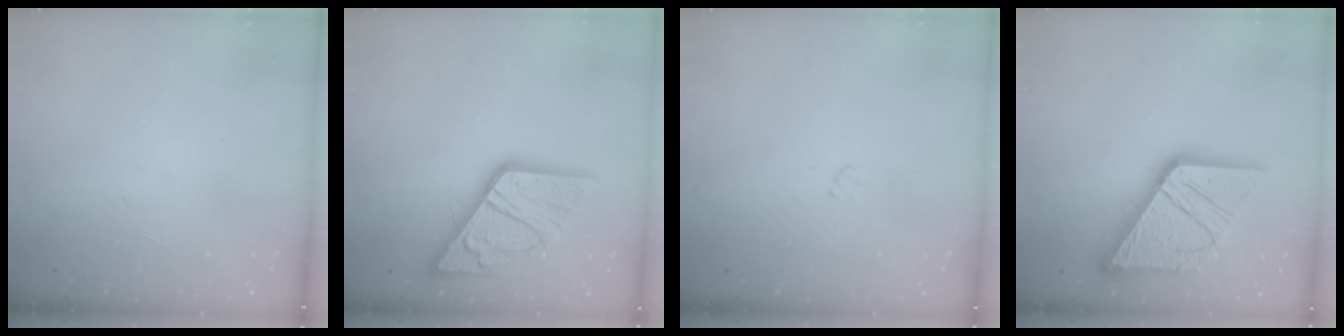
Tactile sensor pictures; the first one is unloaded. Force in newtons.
{"total": 15.6, "press": 15.5, "slide": 1.5}
{"total": 4.1, "press": 4.0, "slide": 0.5}
{"total": 26.1, "press": 25.9, "slide": 3.2}